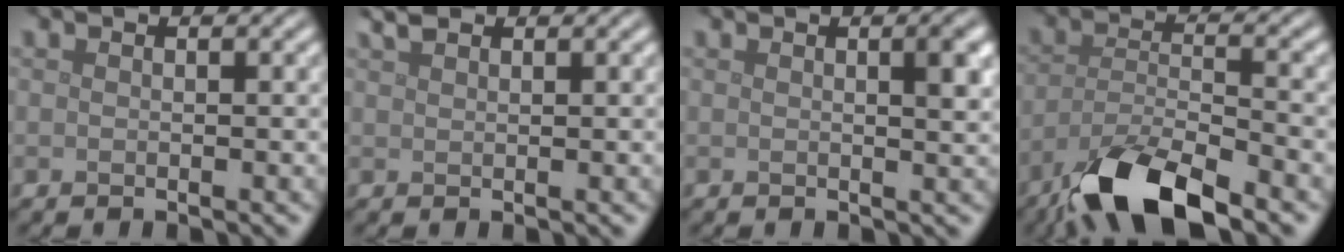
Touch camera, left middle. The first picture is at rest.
{"total": 1.5, "force": [1.2, 0.5, 0.7], "torque": [-0.015, 0.006, 0.027]}
{"total": 2.3, "force": [0.6, 0.6, 2.1], "torque": [-0.020, 0.005, 0.008]}
{"total": 9.1, "force": [-6.6, 2.5, 5.7], "torque": [-0.106, -0.009, -0.128]}